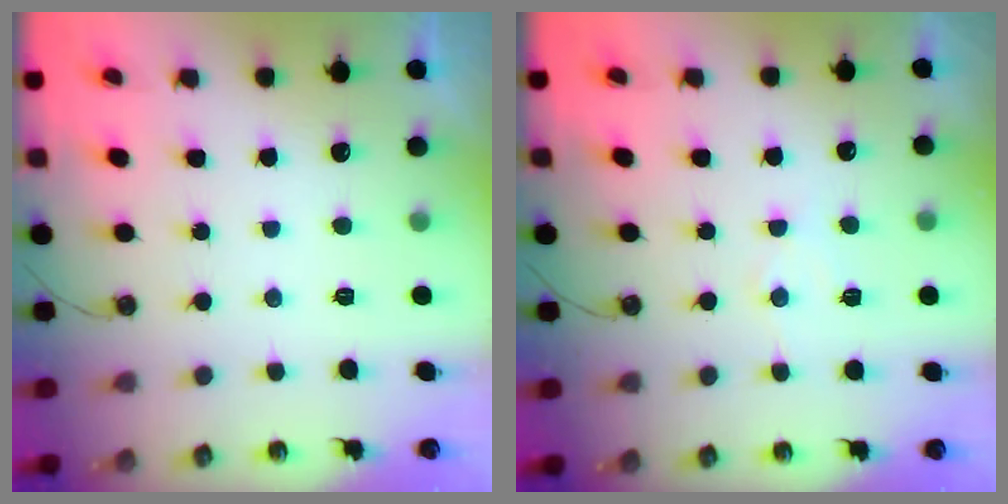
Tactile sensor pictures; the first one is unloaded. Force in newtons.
{"total": 5.6, "press": 5.6, "slide": 0.3}